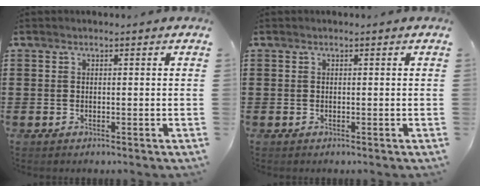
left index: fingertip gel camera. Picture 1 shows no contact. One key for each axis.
{"total": 0.0}